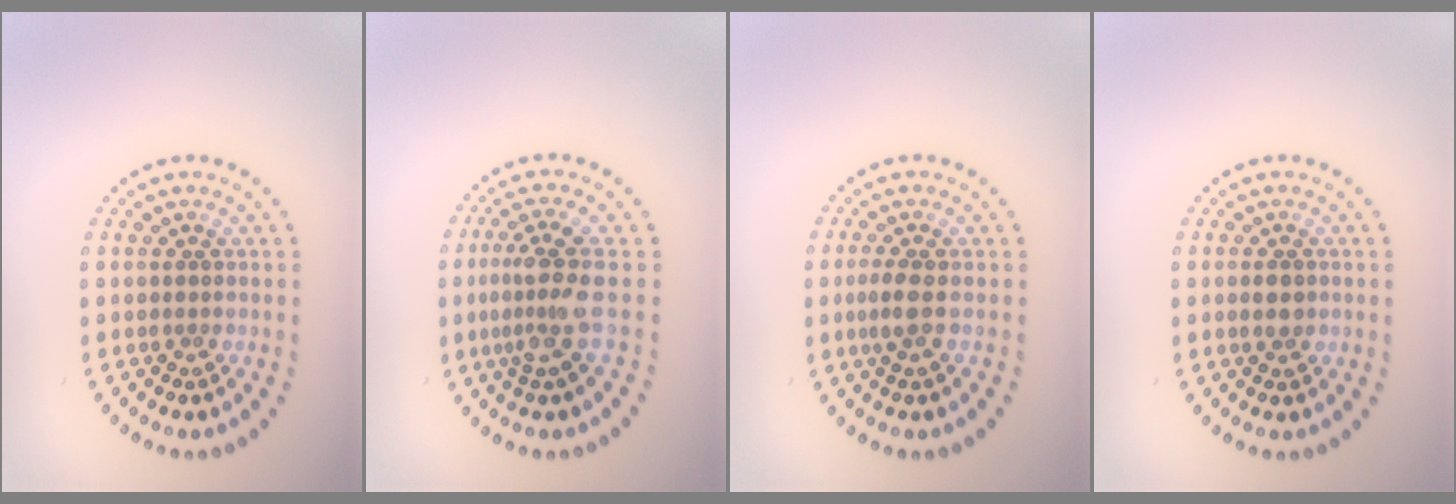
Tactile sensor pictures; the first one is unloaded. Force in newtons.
{"total": 3.3, "press": 2.6, "slide": 2.0}
{"total": 1.6, "press": 1.5, "slide": 0.7}
{"total": 1.8, "press": 1.8, "slide": 0.0}